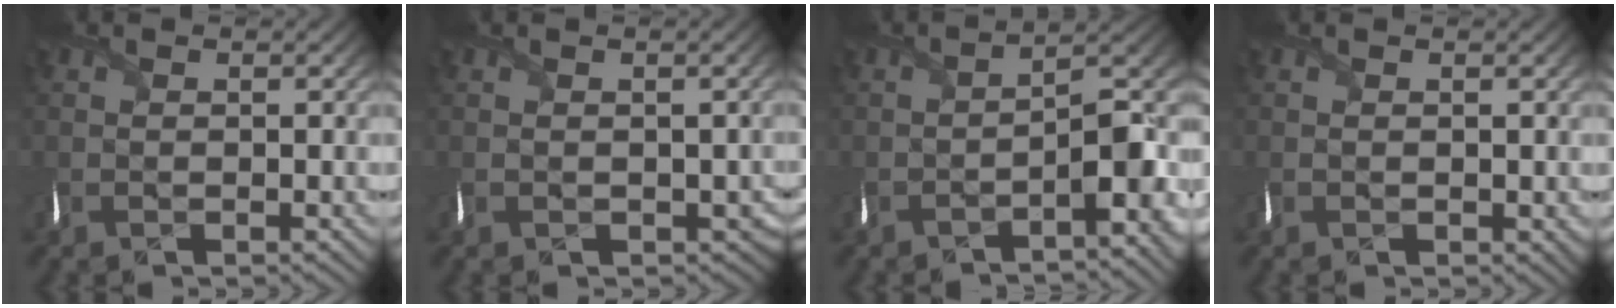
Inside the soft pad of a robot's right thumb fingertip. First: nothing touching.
{"total": 2.6, "force": [-0.3, 2.2, 1.3], "torque": [-0.019, -0.014, -0.004]}
{"total": 7.5, "force": [-4.0, 1.8, 6.1], "torque": [-0.082, 0.001, -0.068]}
{"total": 0.9, "force": [0.1, 0.8, 0.4], "torque": [-0.009, -0.002, 0.002]}